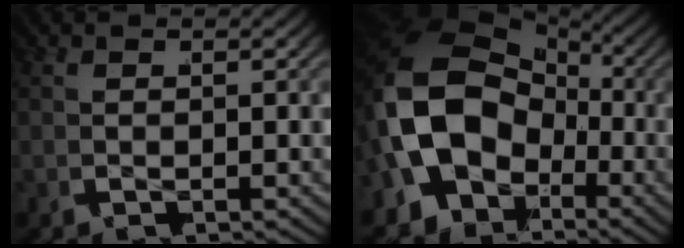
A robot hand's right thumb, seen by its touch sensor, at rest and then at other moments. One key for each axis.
{"total": 15.2, "fx": -1.9, "fy": 11.7, "fz": 9.5, "tx": -0.198, "ty": -0.032, "tz": -0.024}